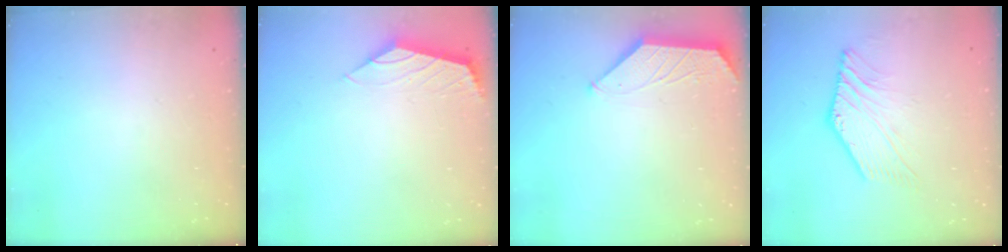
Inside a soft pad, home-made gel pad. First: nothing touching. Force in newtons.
{"total": 2.1, "press": 2.0, "slide": 0.6}
{"total": 1.5, "press": 1.4, "slide": 0.4}
{"total": 5.7, "press": 5.7, "slide": 1.0}